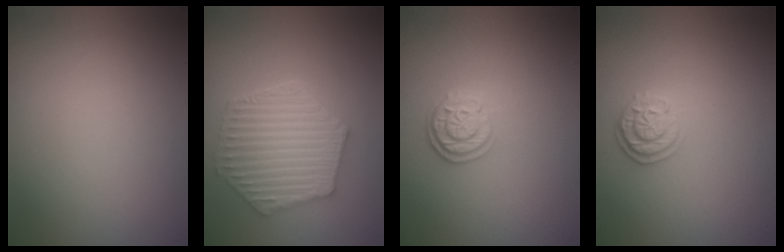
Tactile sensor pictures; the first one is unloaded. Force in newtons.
{"total": 5.8, "press": 4.8, "slide": 3.3}
{"total": 2.5, "press": 2.1, "slide": 1.4}
{"total": 2.5, "press": 2.1, "slide": 1.3}